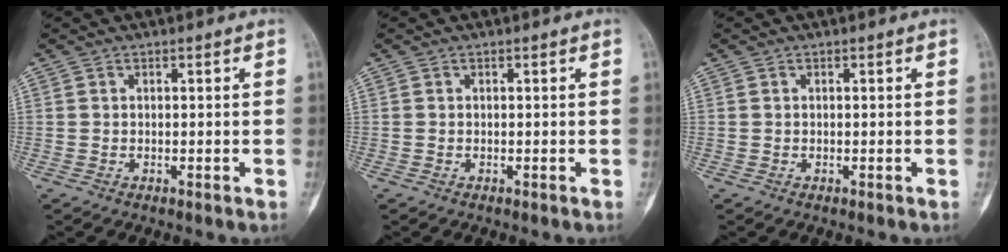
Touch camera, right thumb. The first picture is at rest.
{"total": 0.0}
{"total": 0.0}